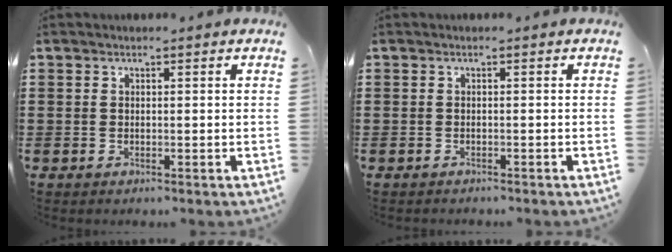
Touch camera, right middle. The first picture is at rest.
{"total": 0.5, "force": [-0.5, 0.1, -0.1], "torque": [0.000, 0.002, -0.012]}